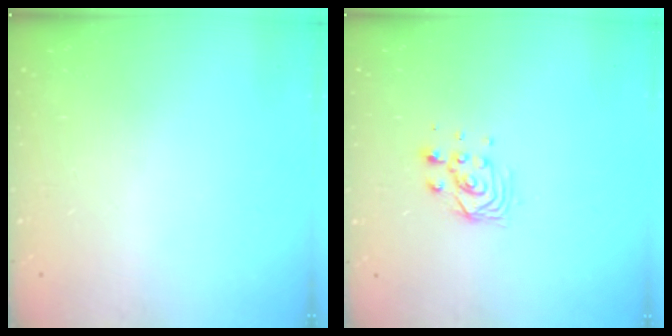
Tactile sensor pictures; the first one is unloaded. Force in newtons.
{"total": 3.9, "press": 3.8, "slide": 0.8}